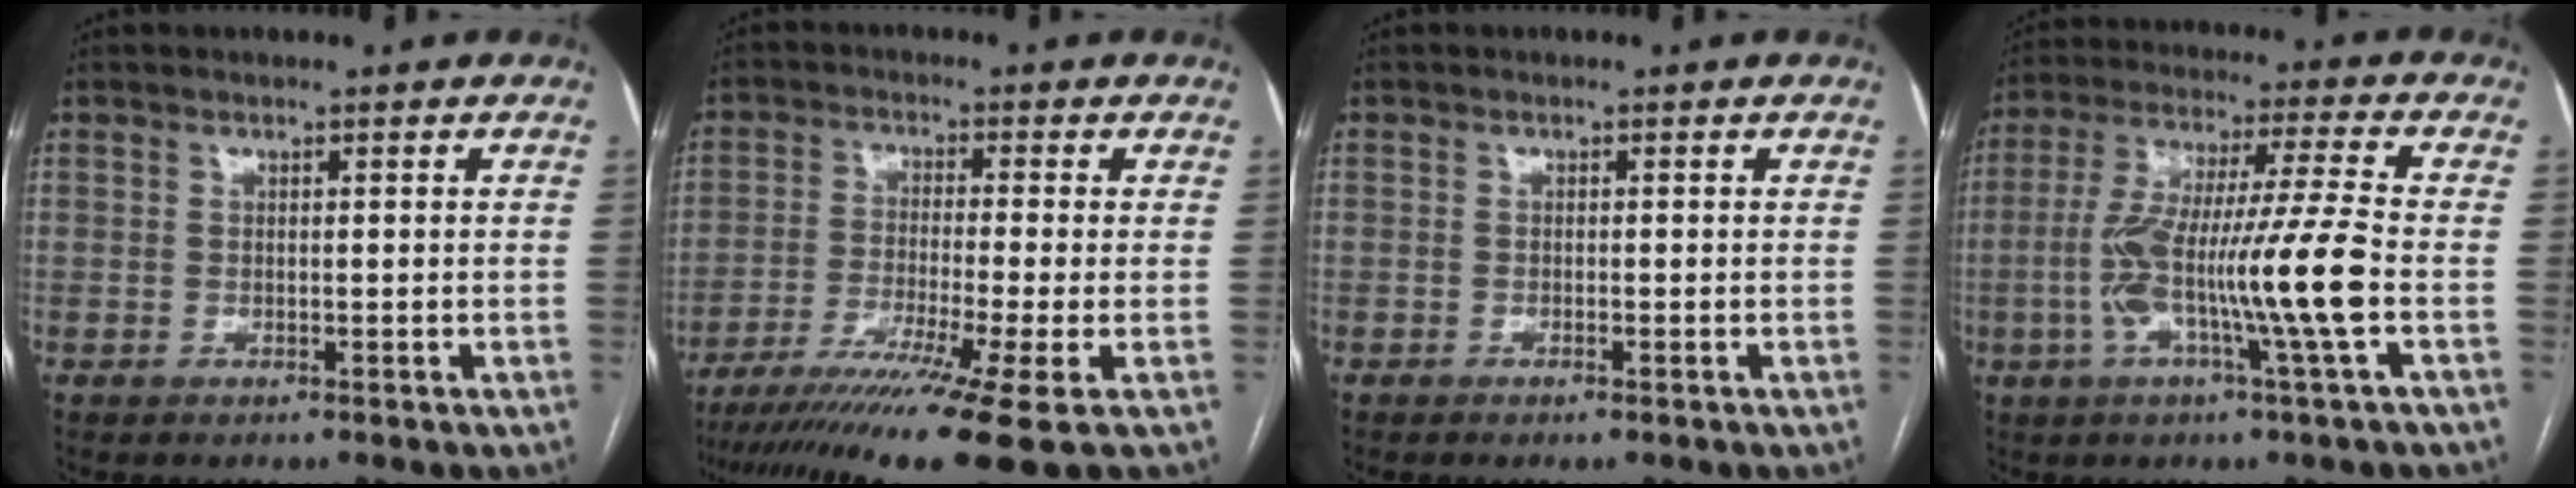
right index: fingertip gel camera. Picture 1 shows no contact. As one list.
[{"total": 14.8, "force": [-10.6, -2.3, 10.1], "torque": [-0.156, -0.046, -0.172]}, {"total": 0.7, "force": [-0.5, -0.1, 0.5], "torque": [-0.007, -0.001, -0.007]}, {"total": 14.4, "force": [-3.3, -1.2, 13.9], "torque": [-0.266, 0.001, -0.067]}]